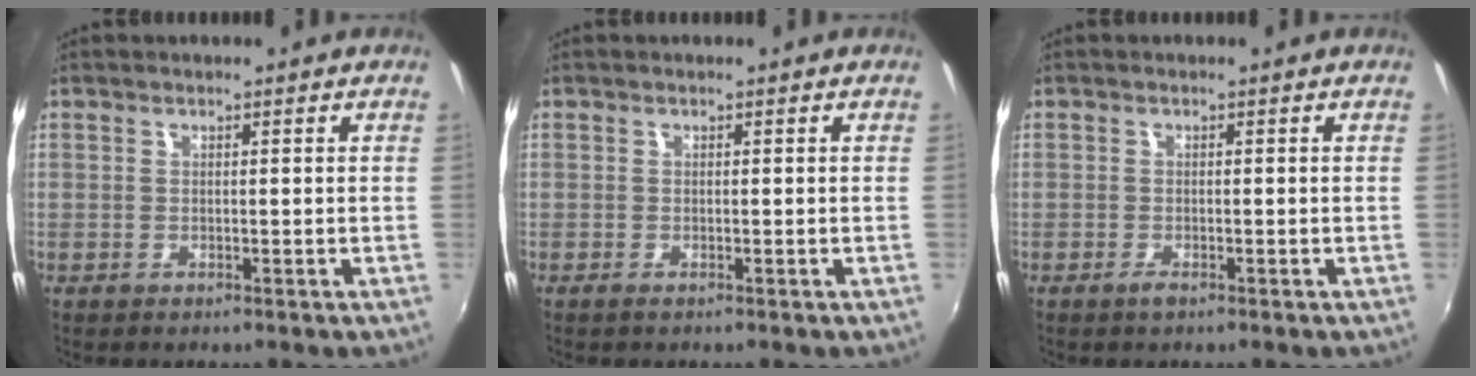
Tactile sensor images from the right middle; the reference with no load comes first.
{"total": 0.5, "force": [-0.4, 0.0, 0.3], "torque": [-0.007, 0.000, -0.007]}
{"total": 1.1, "force": [-0.8, 0.3, 0.7], "torque": [-0.013, -0.002, -0.016]}